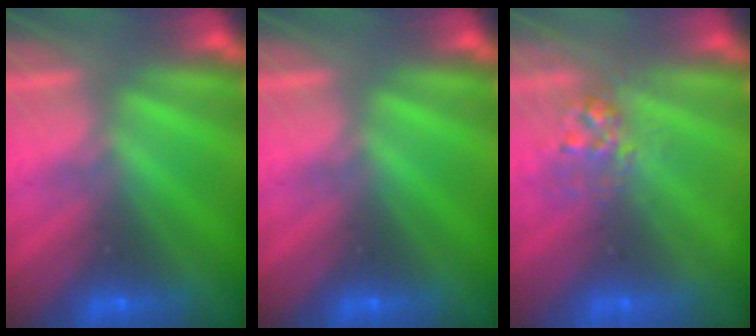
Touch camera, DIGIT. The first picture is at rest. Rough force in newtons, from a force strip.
{"total": 0.0}
{"total": 2.7}